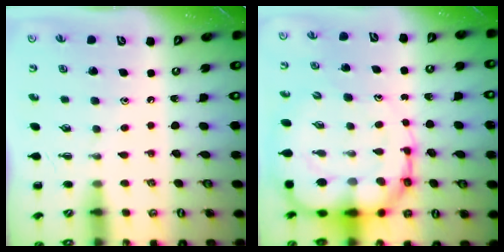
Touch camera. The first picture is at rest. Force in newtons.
{"total": 16.7, "press": 16.0, "slide": 4.5}